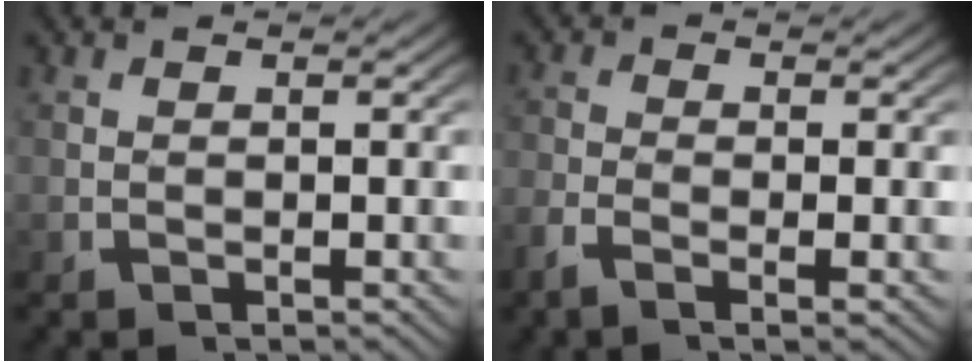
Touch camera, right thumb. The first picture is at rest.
{"total": 2.1, "force": [-1.1, 0.5, 1.8], "torque": [-0.043, -0.005, -0.024]}